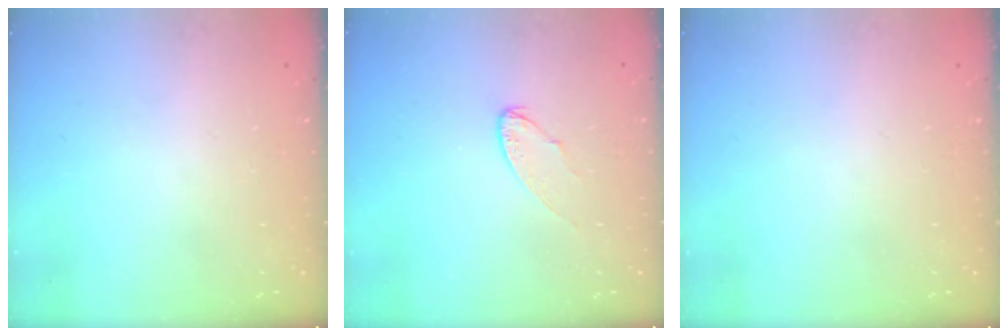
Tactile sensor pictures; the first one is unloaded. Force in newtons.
{"total": 6.3, "press": 6.3, "slide": 0.4}
{"total": 0.0}